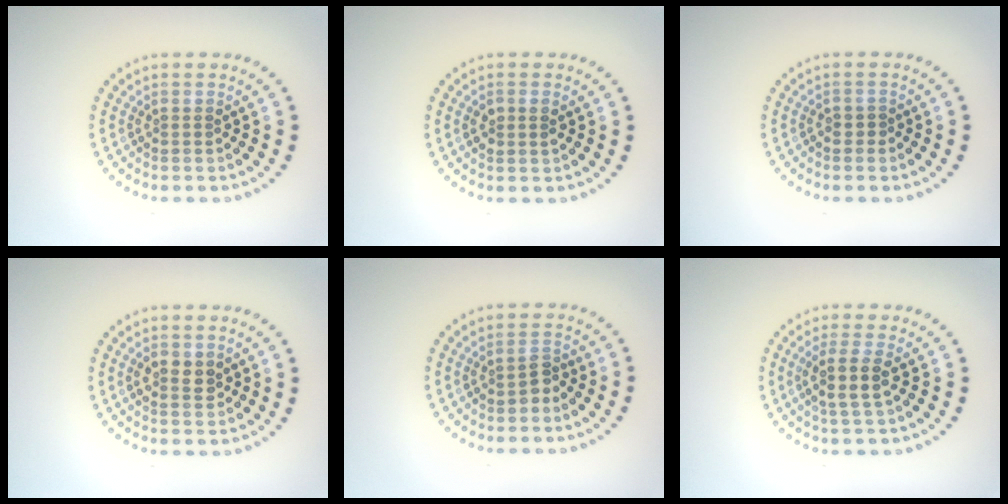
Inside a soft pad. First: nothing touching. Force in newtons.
{"total": 1.4, "press": 1.4, "slide": 0.4}
{"total": 0.8, "press": 0.5, "slide": 0.6}
{"total": 2.1, "press": 2.1, "slide": 0.2}
{"total": 1.4, "press": 1.2, "slide": 0.7}
{"total": 2.8, "press": 2.4, "slide": 1.4}